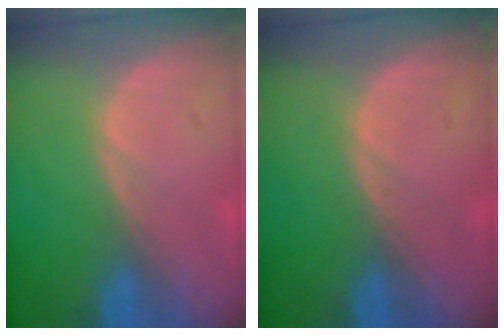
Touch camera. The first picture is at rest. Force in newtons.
{"total": 0.0}